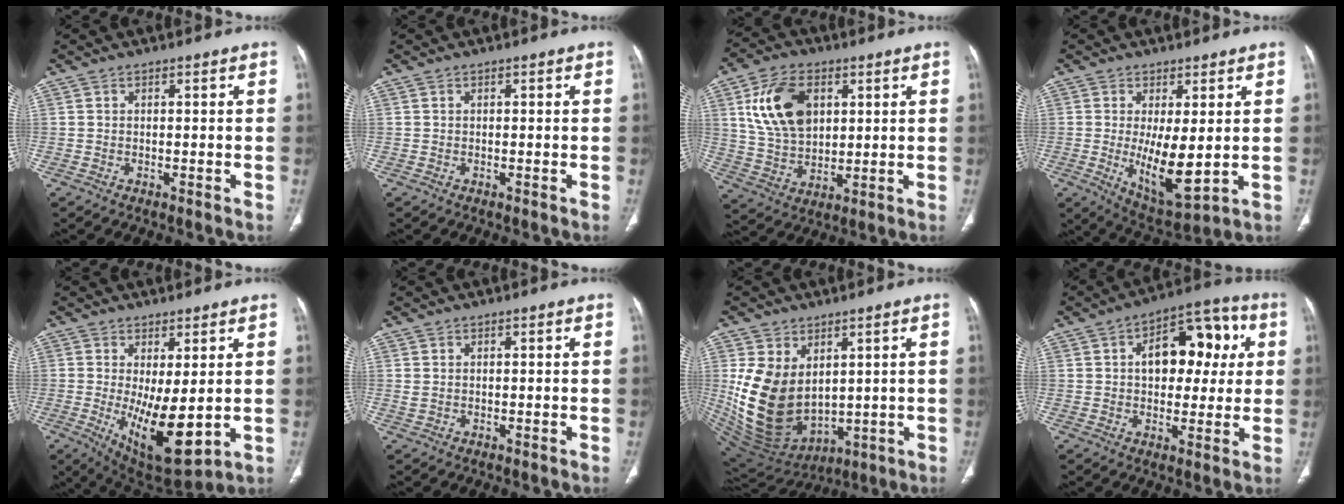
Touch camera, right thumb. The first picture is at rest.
{"total": 0.0}
{"total": 14.4, "force": [4.5, 9.5, 9.9], "torque": [-0.161, -0.010, 0.091]}
{"total": 10.7, "force": [-0.3, 4.0, 9.9], "torque": [-0.157, -0.031, 0.012]}
{"total": 12.5, "force": [-1.0, 4.9, 11.5], "torque": [-0.180, -0.032, 0.004]}
{"total": 1.0, "force": [0.3, 0.7, 0.6], "torque": [-0.013, 0.003, 0.010]}
{"total": 17.3, "force": [2.5, 12.0, 12.2], "torque": [-0.211, -0.027, 0.085]}
{"total": 15.4, "force": [3.2, 9.3, 11.9], "torque": [-0.118, 0.024, 0.041]}